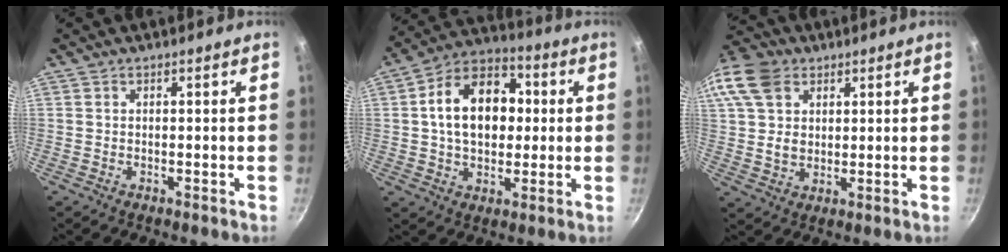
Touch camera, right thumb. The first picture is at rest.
{"total": 16.4, "force": [1.8, 11.4, 11.7], "torque": [-0.152, 0.025, 0.013]}
{"total": 16.1, "force": [6.6, 11.9, 8.6], "torque": [-0.182, 0.009, 0.120]}